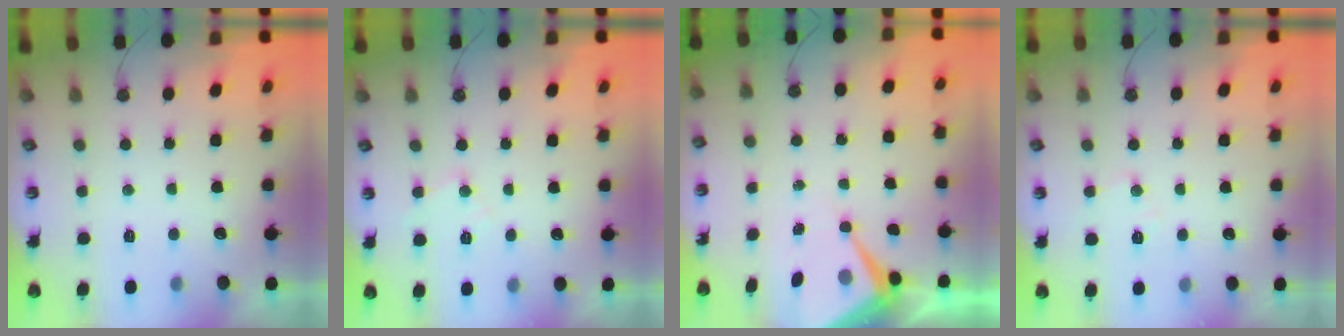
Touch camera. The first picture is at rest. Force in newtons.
{"total": 7.4, "press": 7.3, "slide": 0.9}
{"total": 8.1, "press": 8.1, "slide": 0.4}
{"total": 8.1, "press": 8.1, "slide": 0.9}